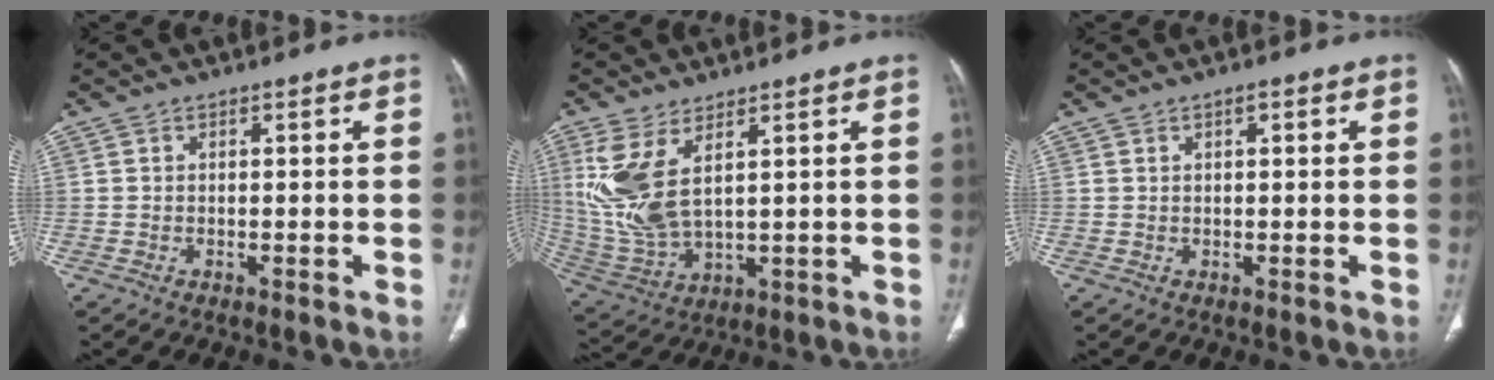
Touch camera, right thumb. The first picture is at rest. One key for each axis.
{"total": 12.0, "fx": 4.2, "fy": 5.4, "fz": 9.8, "tx": -0.225, "ty": -0.021, "tz": 0.104}
{"total": 1.4, "fx": 0.6, "fy": 0.5, "fz": 1.1, "tx": -0.017, "ty": 0.001, "tz": 0.008}